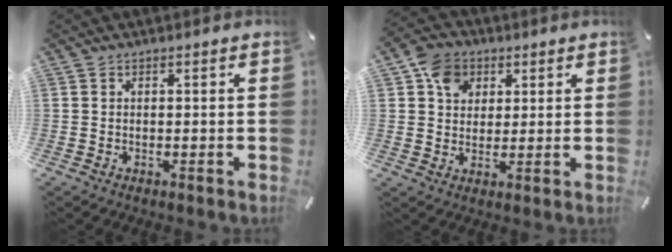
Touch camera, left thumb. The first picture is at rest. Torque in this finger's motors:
{"motor_torque": [0.90, 0.81, 0.45, -0.63, 0.22]}